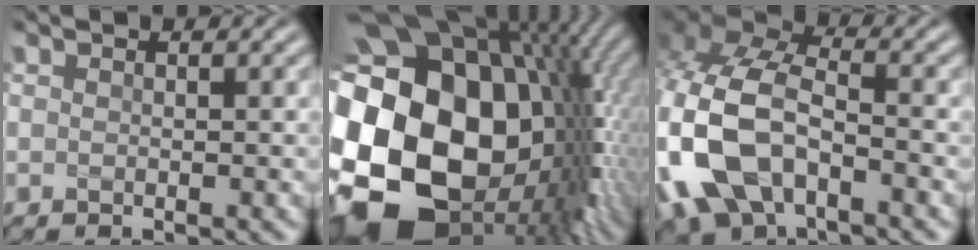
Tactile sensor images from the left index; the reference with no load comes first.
{"total": 22.9, "force": [-2.2, 16.6, 15.6], "torque": [-0.296, -0.011, -0.042]}
{"total": 13.1, "force": [-4.1, 8.0, 9.5], "torque": [-0.247, 0.001, -0.082]}